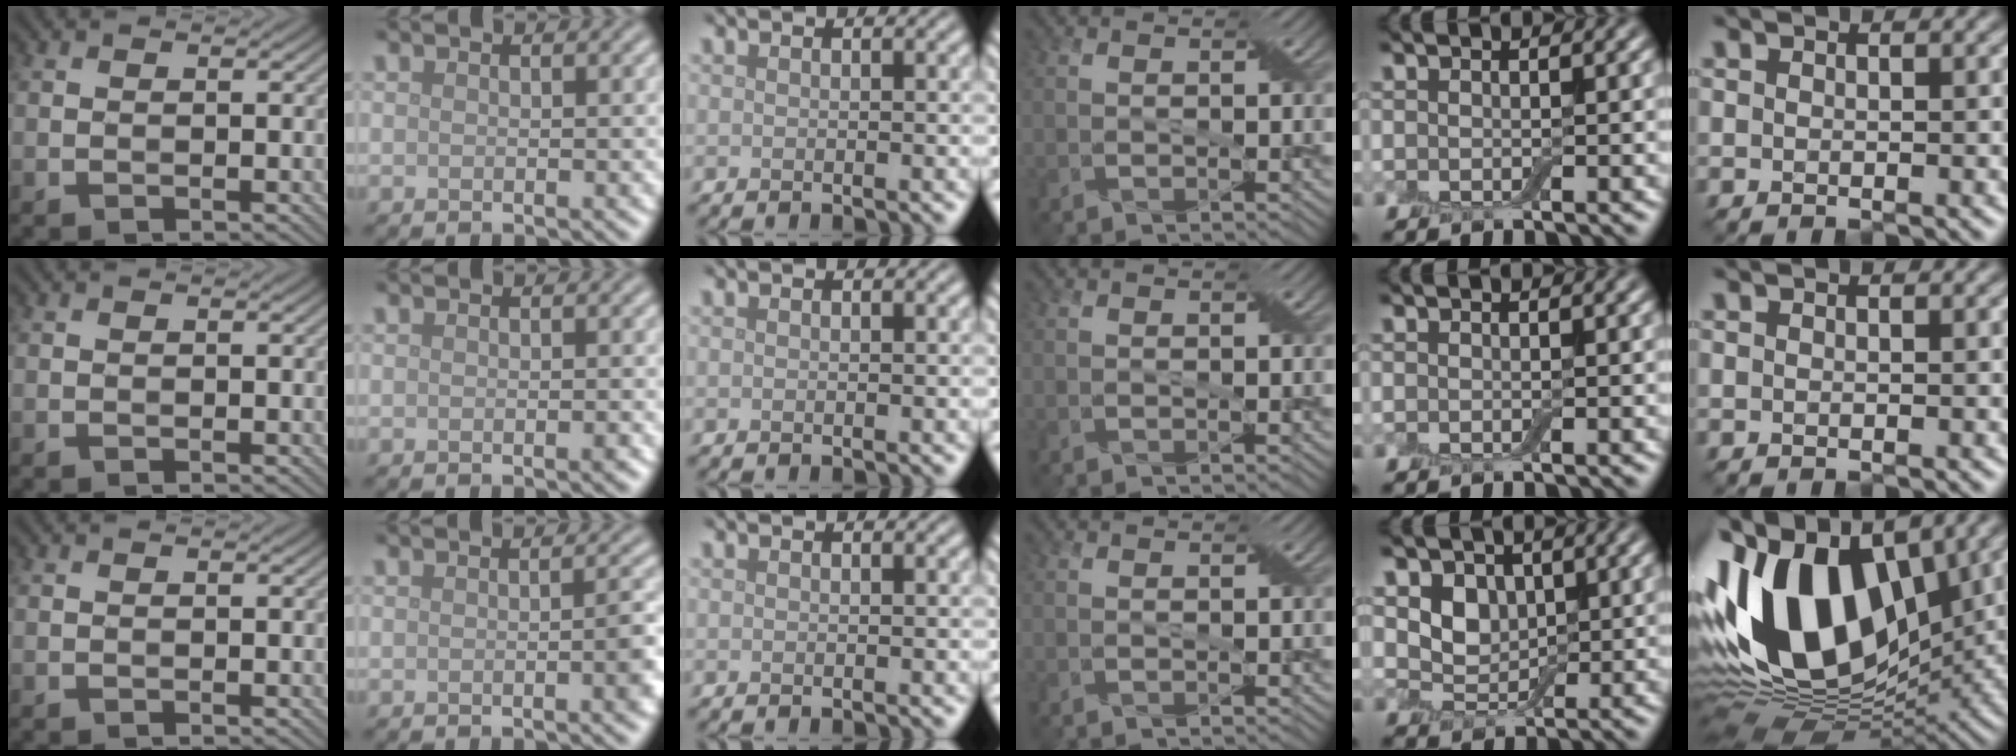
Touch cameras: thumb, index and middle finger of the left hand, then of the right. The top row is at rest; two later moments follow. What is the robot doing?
{"motion": "extract", "object": "drawer"}